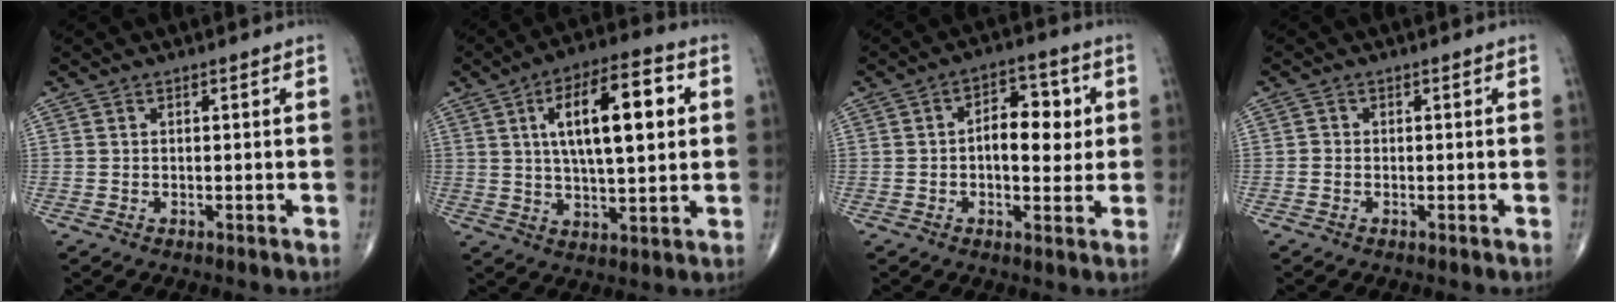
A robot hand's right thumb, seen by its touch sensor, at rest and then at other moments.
{"total": 16.8, "force": [4.1, 6.2, 15.1], "torque": [-0.232, 0.005, 0.064]}
{"total": 9.1, "force": [0.9, 5.2, 7.4], "torque": [-0.080, 0.008, 0.010]}
{"total": 0.8, "force": [-0.3, 0.7, 0.2], "torque": [0.000, 0.002, -0.010]}